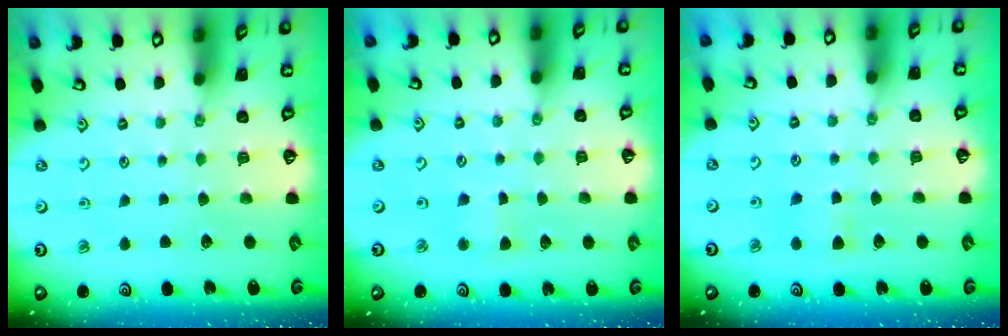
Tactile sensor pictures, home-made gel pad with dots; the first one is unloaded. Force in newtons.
{"total": 2.7, "press": 2.7, "slide": 0.3}
{"total": 5.1, "press": 5.1, "slide": 0.5}